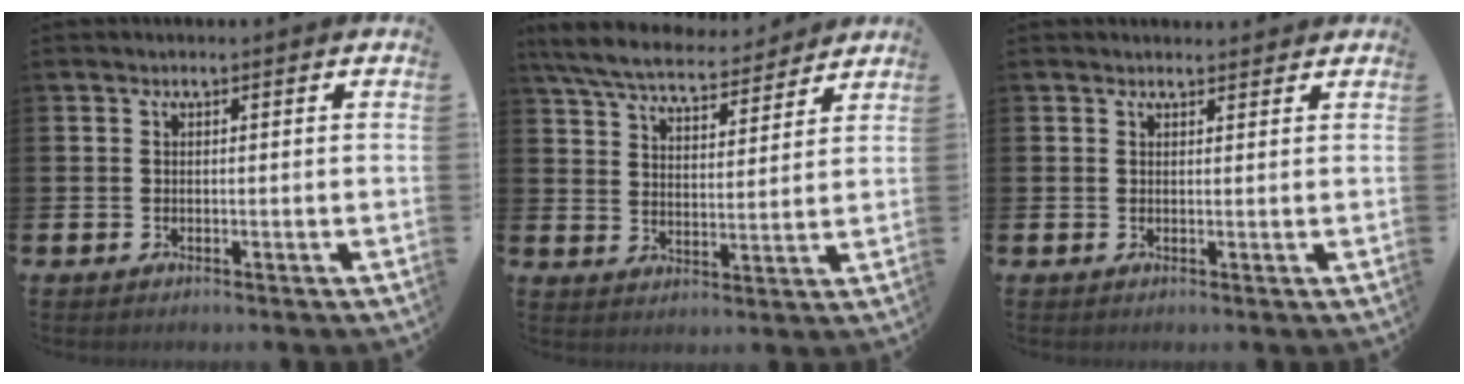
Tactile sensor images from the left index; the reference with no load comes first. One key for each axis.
{"total": 7.1, "fx": 6.6, "fy": 1.3, "fz": 2.0, "tx": -0.069, "ty": -0.037, "tz": 0.117}
{"total": 1.2, "fx": 1.1, "fy": 0.2, "fz": 0.1, "tx": 0.012, "ty": -0.004, "tz": 0.018}